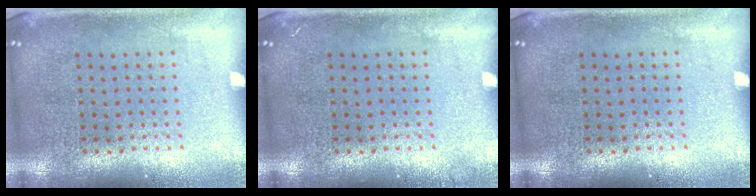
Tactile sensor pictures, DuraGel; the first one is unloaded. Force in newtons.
{"total": 0.6, "press": 0.6, "slide": 0.2}
{"total": 0.0}